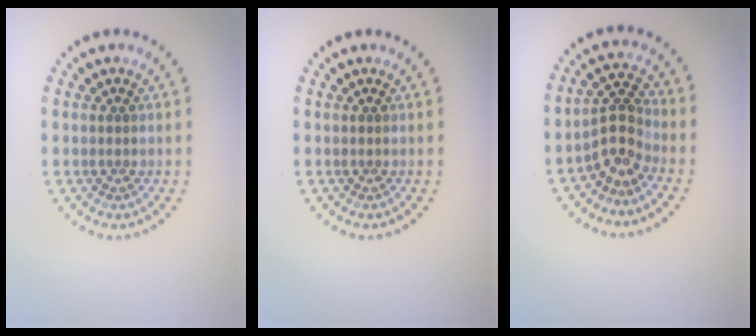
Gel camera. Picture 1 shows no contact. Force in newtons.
{"total": 0.0}
{"total": 3.1, "press": 2.3, "slide": 2.0}